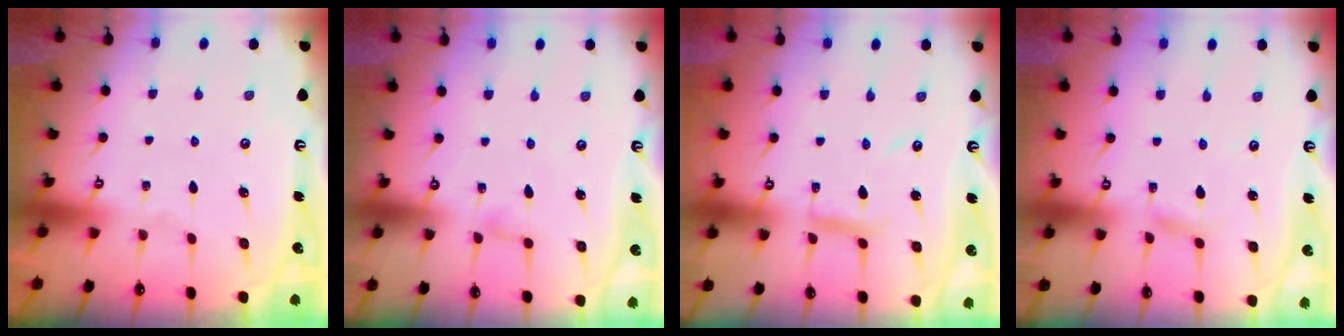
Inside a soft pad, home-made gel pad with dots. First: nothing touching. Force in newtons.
{"total": 2.3, "press": 2.3, "slide": 0.2}
{"total": 6.7, "press": 6.7, "slide": 0.3}
{"total": 3.0, "press": 3.0, "slide": 0.3}